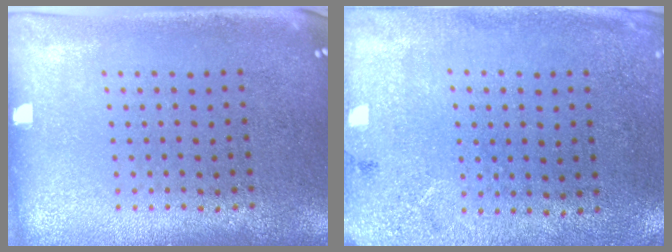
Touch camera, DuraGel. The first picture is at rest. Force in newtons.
{"total": 2.6, "press": 2.1, "slide": 1.6}